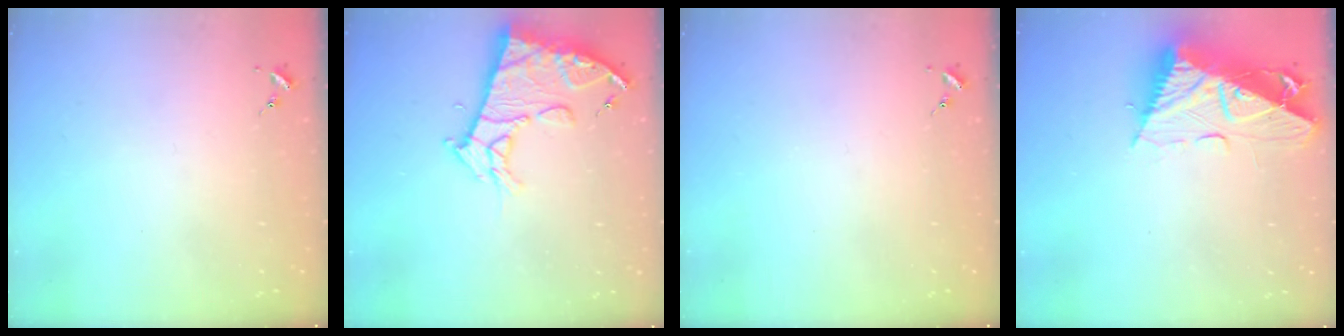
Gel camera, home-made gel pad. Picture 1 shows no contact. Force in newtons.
{"total": 14.1, "press": 14.0, "slide": 1.5}
{"total": 0.0}
{"total": 16.6, "press": 16.5, "slide": 1.5}